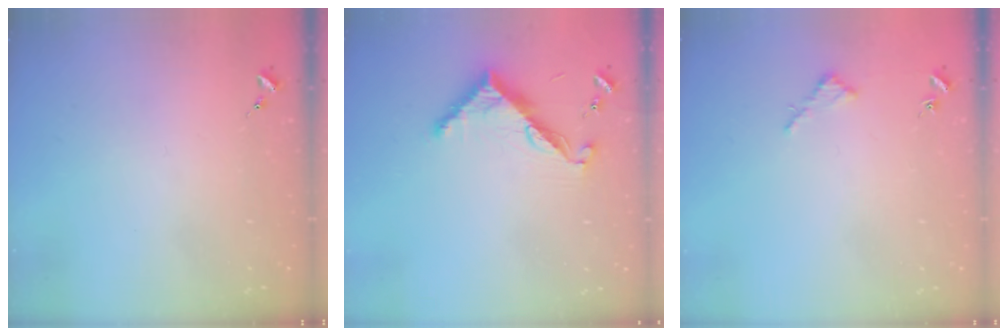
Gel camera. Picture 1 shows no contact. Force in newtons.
{"total": 8.5, "press": 8.5, "slide": 0.6}
{"total": 2.6, "press": 2.6, "slide": 0.2}